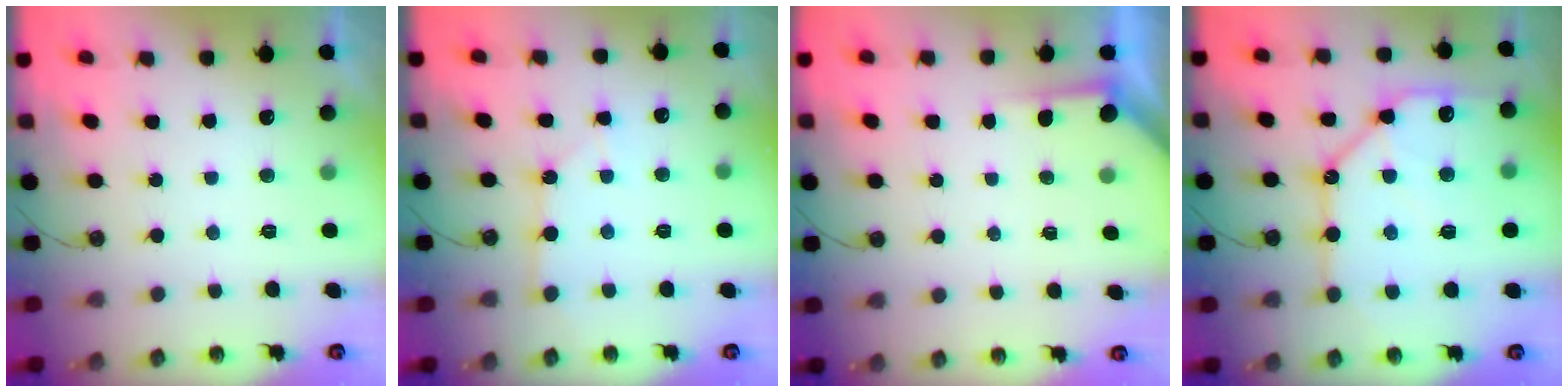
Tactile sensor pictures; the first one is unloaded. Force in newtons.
{"total": 2.9, "press": 2.9, "slide": 0.4}
{"total": 2.5, "press": 2.5, "slide": 0.3}
{"total": 17.1, "press": 17.0, "slide": 1.8}